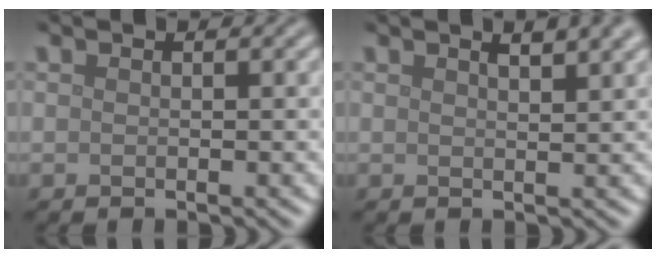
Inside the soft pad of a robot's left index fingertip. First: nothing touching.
{"total": 3.5, "force": [2.2, 1.1, 2.4], "torque": [-0.012, 0.017, 0.013]}